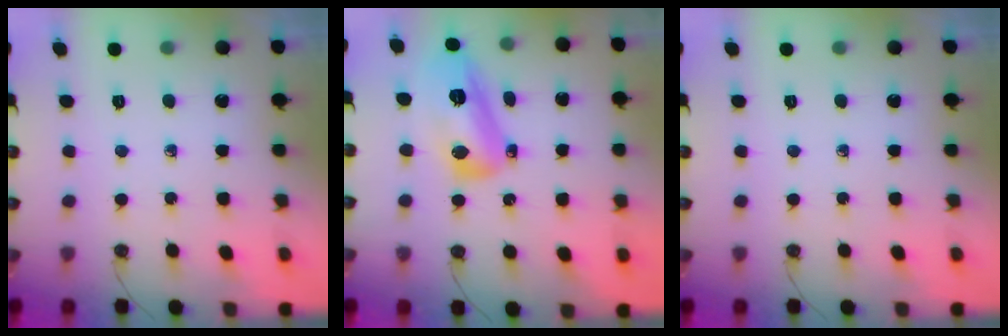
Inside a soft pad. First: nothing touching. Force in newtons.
{"total": 13.4, "press": 13.2, "slide": 1.9}
{"total": 0.0}